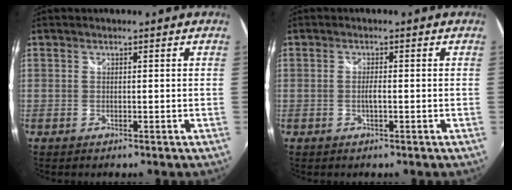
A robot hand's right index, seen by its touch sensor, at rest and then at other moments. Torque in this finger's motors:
{"motor_torque": [0.50, -0.03, 0.11, 0.04]}